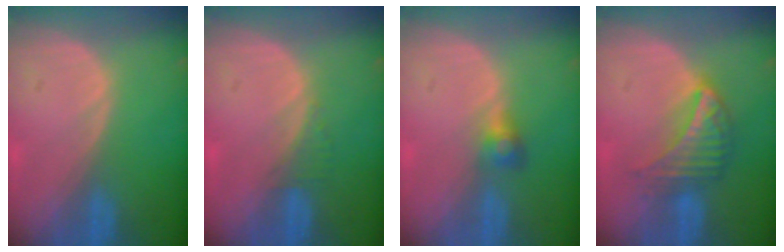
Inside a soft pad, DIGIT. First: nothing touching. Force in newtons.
{"total": 1.3, "press": 1.2, "slide": 0.4}
{"total": 2.6, "press": 2.5, "slide": 0.2}
{"total": 6.8, "press": 6.1, "slide": 3.0}